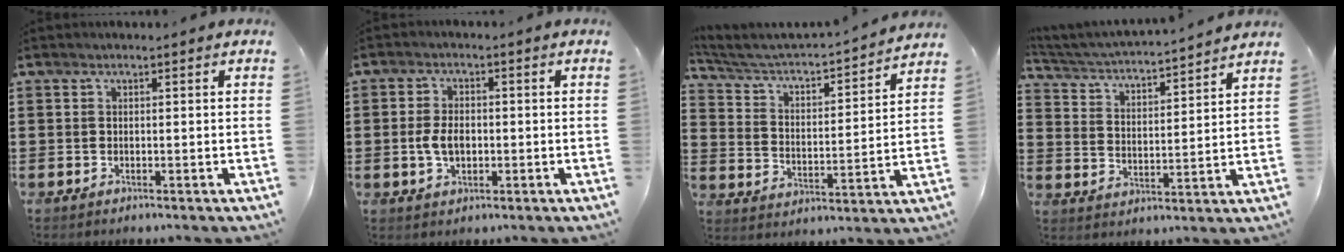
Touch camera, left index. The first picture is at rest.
{"total": 4.3, "force": [-0.5, 2.6, 3.4], "torque": [-0.079, 0.002, -0.014]}
{"total": 3.2, "force": [2.9, 0.5, 1.1], "torque": [-0.043, -0.032, 0.036]}
{"total": 3.2, "force": [3.2, -0.2, 0.6], "torque": [-0.034, -0.030, 0.045]}